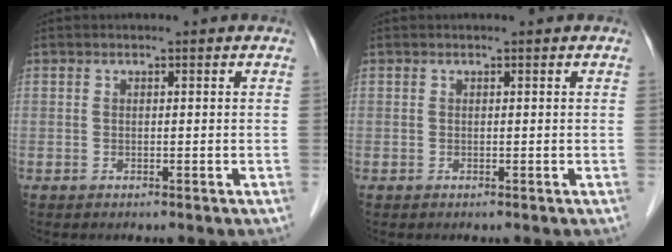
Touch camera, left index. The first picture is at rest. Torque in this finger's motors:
{"motor_torque": [-0.74, 0.35, -0.34, -0.13]}